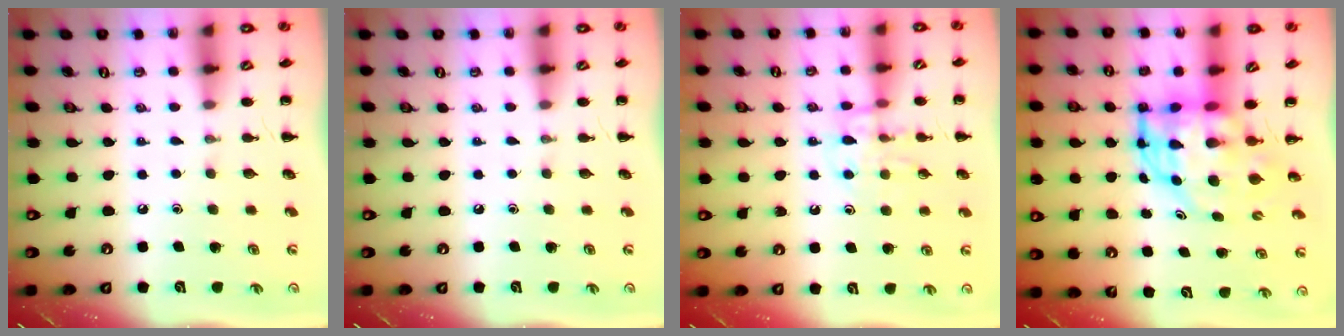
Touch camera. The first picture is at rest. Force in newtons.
{"total": 0.0}
{"total": 11.7, "press": 11.7, "slide": 0.8}
{"total": 6.8, "press": 6.5, "slide": 2.0}